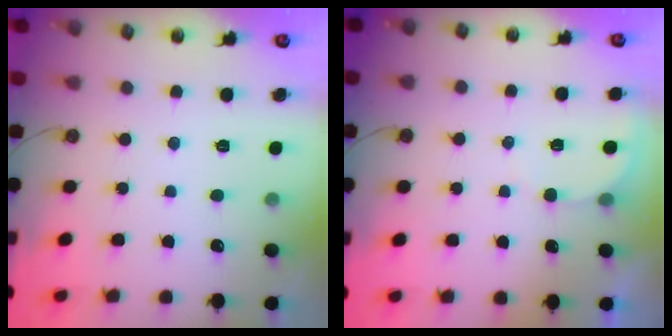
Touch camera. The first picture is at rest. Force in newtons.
{"total": 2.2, "press": 2.2, "slide": 0.2}